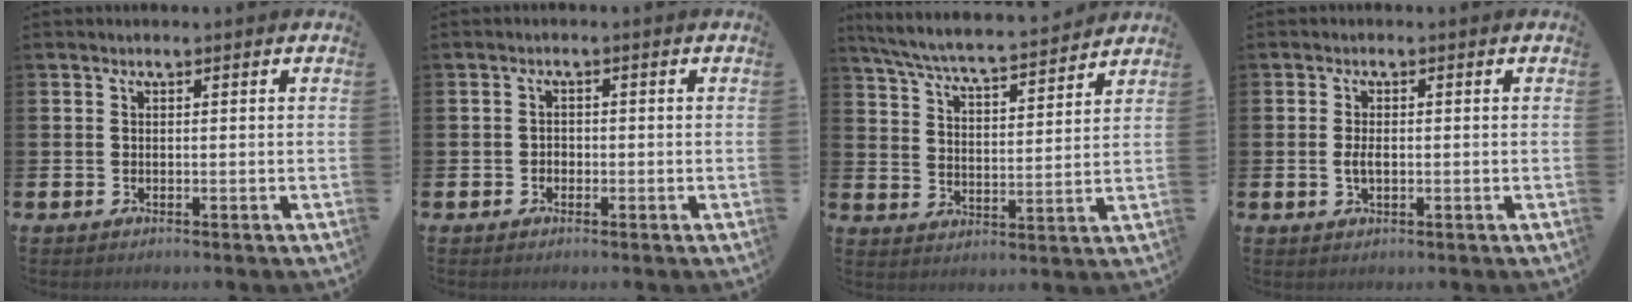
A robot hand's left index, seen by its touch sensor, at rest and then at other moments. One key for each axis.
{"total": 1.2, "fx": -0.6, "fy": 1.0, "fz": 0.3, "tx": -0.003, "ty": 0.002, "tz": -0.015}
{"total": 6.7, "fx": 6.3, "fy": 0.4, "fz": 2.2, "tx": -0.068, "ty": -0.046, "tz": 0.107}
{"total": 2.1, "fx": -0.2, "fy": 1.1, "fz": 1.8, "tx": -0.031, "ty": 0.001, "tz": -0.005}